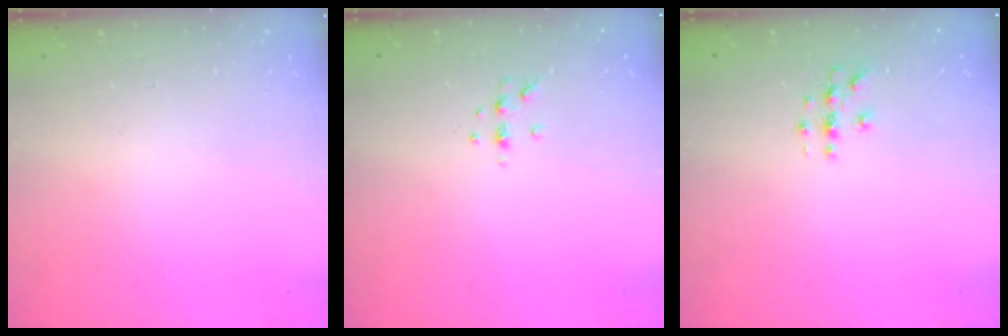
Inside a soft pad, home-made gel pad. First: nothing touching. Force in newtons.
{"total": 3.8, "press": 3.8, "slide": 0.7}
{"total": 2.9, "press": 2.9, "slide": 0.3}